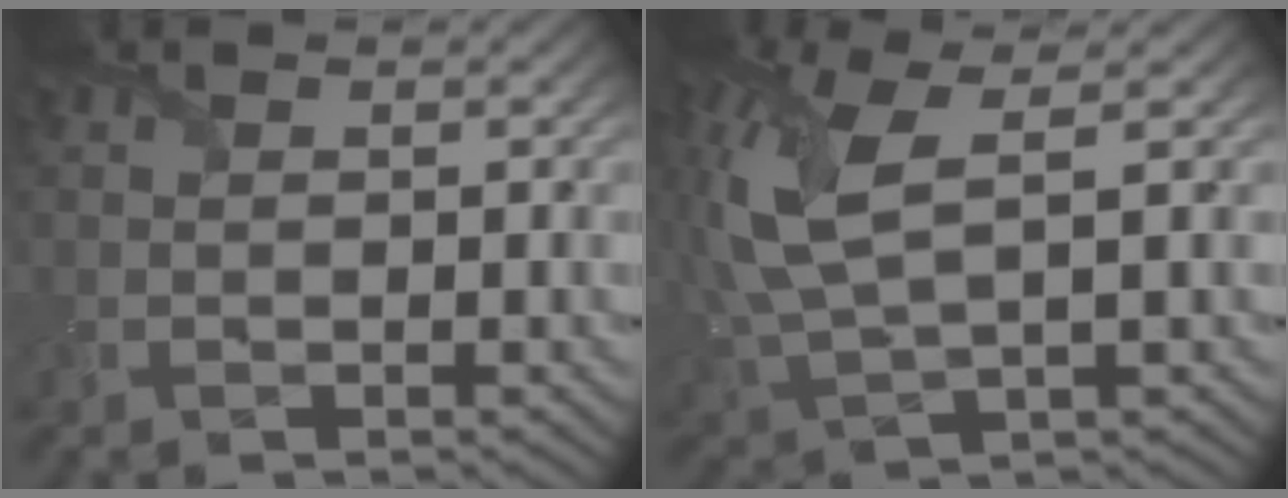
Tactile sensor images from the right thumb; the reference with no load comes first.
{"total": 11.6, "force": [2.2, 4.9, 10.2], "torque": [-0.279, 0.005, 0.045]}